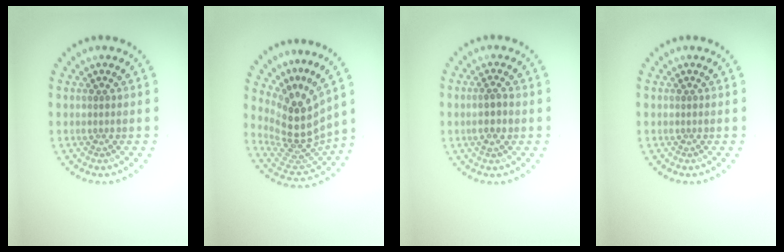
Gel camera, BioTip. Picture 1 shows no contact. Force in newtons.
{"total": 5.0, "press": 3.6, "slide": 3.4}
{"total": 1.7, "press": 1.5, "slide": 0.6}
{"total": 0.0}